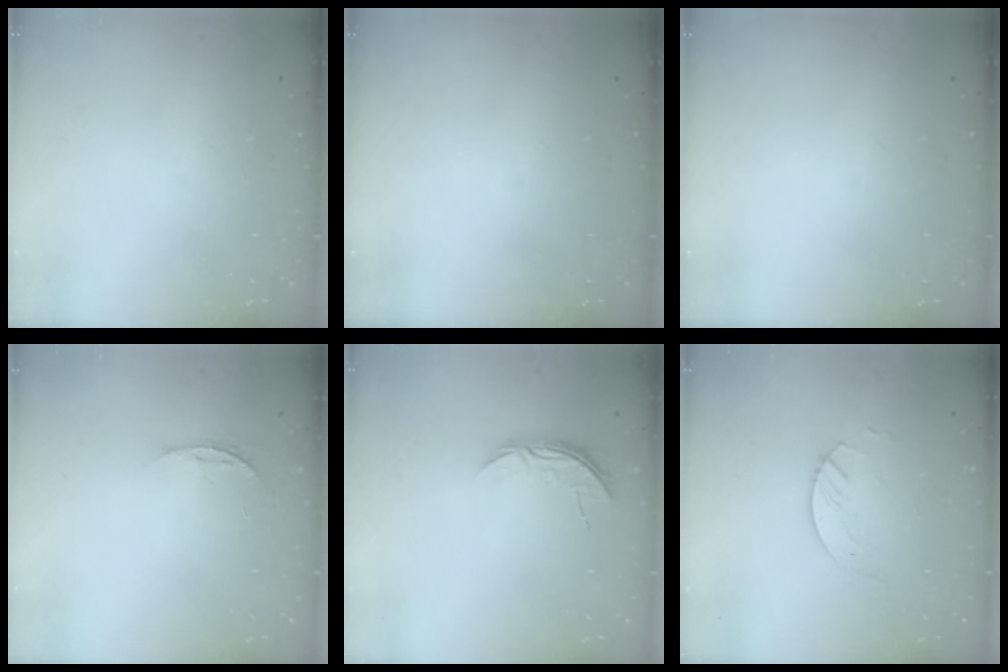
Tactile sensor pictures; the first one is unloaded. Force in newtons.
{"total": 0.0}
{"total": 0.0}
{"total": 3.6, "press": 3.6, "slide": 0.3}
{"total": 5.4, "press": 5.4, "slide": 0.6}
{"total": 3.5, "press": 3.5, "slide": 0.3}